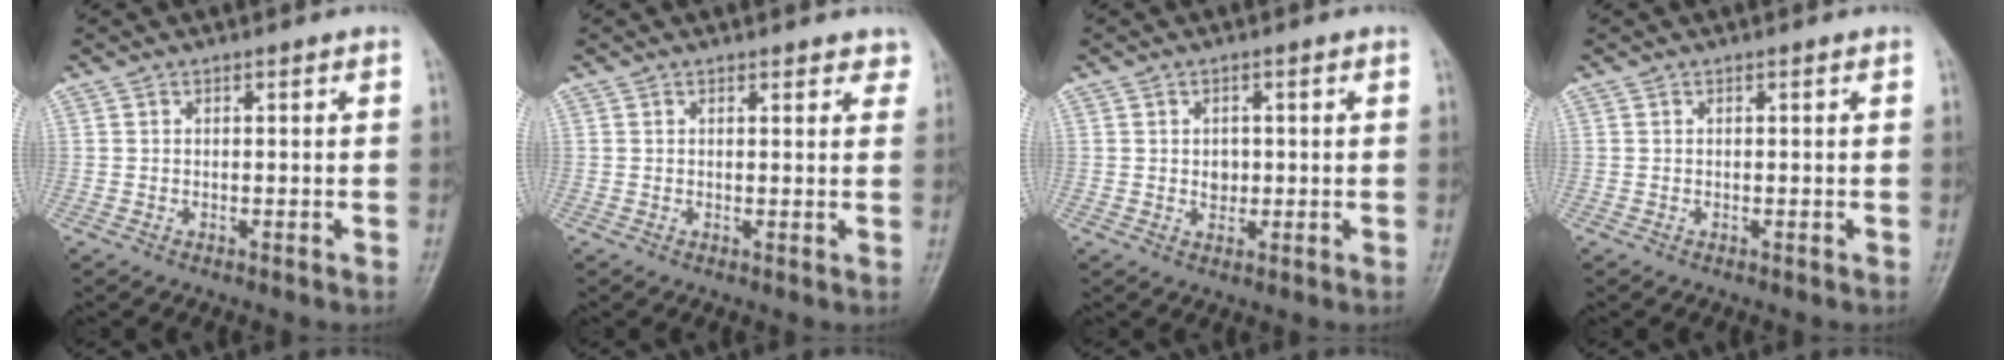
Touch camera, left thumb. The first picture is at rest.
{"total": 2.7, "force": [2.2, 1.2, 1.0], "torque": [0.015, -0.007, 0.017]}
{"total": 2.5, "force": [0.1, 2.1, 1.4], "torque": [-0.009, 0.002, 0.004]}
{"total": 0.0}